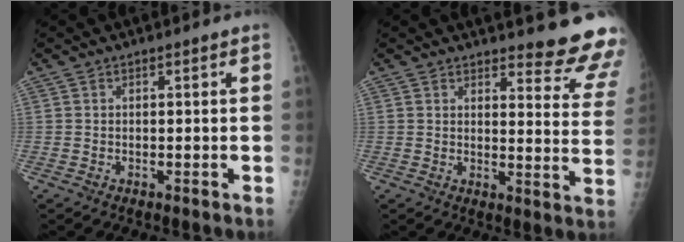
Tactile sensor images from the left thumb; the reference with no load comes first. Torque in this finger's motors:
{"motor_torque": [0.74, -0.11, 0.73, -0.56, 0.02]}